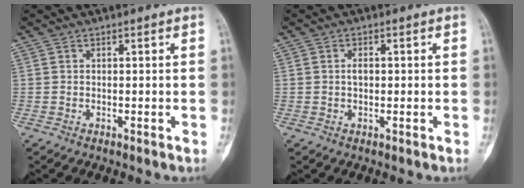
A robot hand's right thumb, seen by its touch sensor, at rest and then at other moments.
{"total": 2.1, "force": [0.2, 1.1, 1.8], "torque": [-0.032, 0.001, 0.002]}